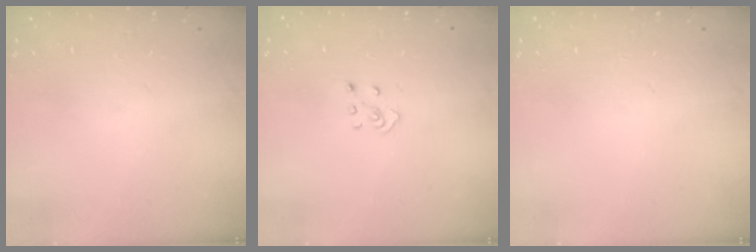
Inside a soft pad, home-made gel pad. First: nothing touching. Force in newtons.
{"total": 2.6, "press": 2.6, "slide": 0.3}
{"total": 0.0}